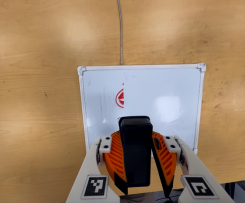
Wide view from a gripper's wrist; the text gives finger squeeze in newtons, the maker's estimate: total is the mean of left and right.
{"total": 9.9, "left": 9.6, "right": 10.2}